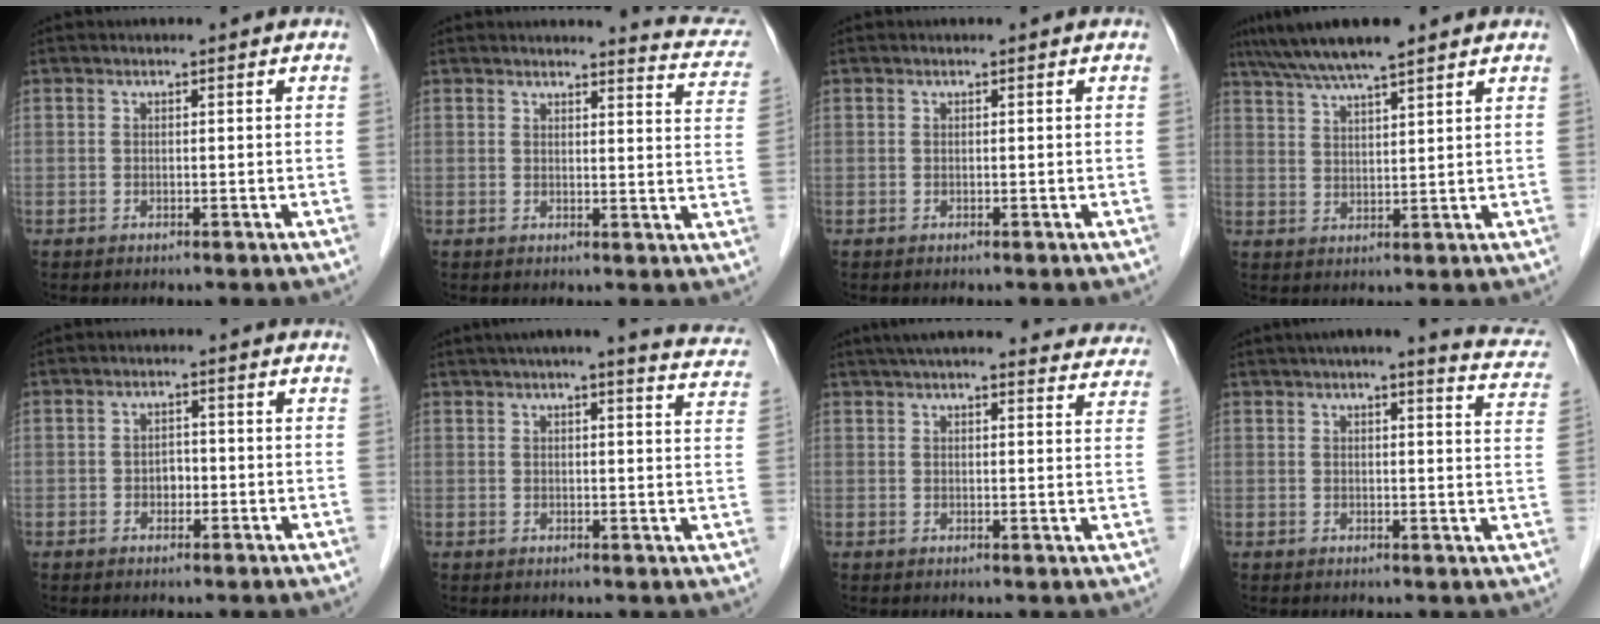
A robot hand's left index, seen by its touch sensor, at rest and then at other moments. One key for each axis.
{"total": 7.8, "fx": 7.7, "fy": 0.8, "fz": 1.4, "tx": -0.002, "ty": -0.038, "tz": 0.060}
{"total": 0.0}
{"total": 8.7, "fx": 7.1, "fy": 0.6, "fz": 5.0, "tx": -0.086, "ty": 0.028, "tz": 0.121}
{"total": 2.0, "fx": -0.7, "fy": 1.4, "fz": 1.2, "tx": -0.016, "ty": 0.003, "tz": -0.010}
{"total": 15.7, "fx": 14.2, "fy": 1.2, "fz": 6.7, "tx": -0.078, "ty": -0.012, "tz": 0.155}
{"total": 24.0, "fx": 22.0, "fy": 4.1, "fz": 8.6, "tx": -0.125, "ty": -0.004, "tz": 0.265}
{"total": 13.4, "fx": 11.8, "fy": 1.4, "fz": 6.2, "tx": -0.064, "ty": -0.013, "tz": 0.118}